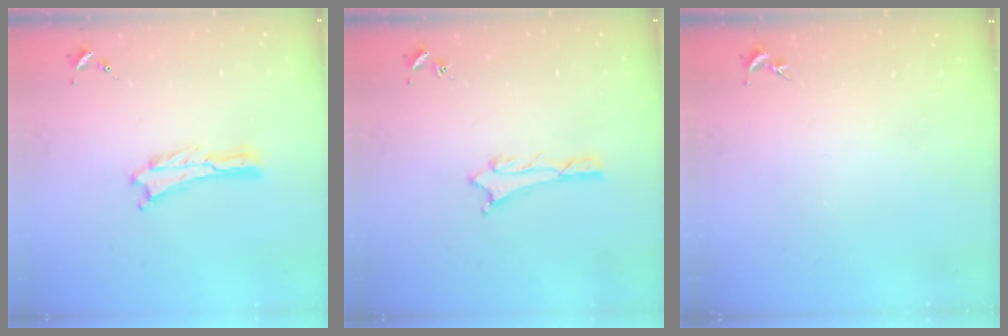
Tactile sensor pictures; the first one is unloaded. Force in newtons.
{"total": 0.7, "press": 0.7, "slide": 0.2}
{"total": 0.0}